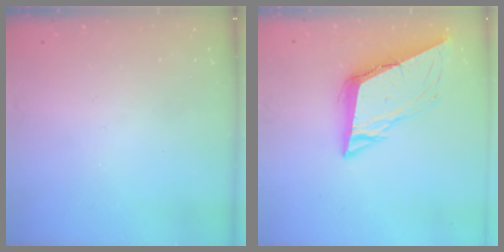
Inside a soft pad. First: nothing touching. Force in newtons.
{"total": 10.3, "press": 9.9, "slide": 2.9}